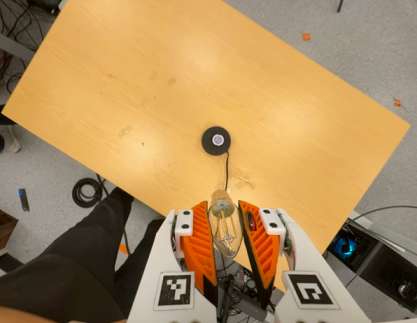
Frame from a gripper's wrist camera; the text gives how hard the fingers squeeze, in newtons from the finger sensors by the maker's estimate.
{"total": 12.5, "left": 13.2, "right": 11.7}